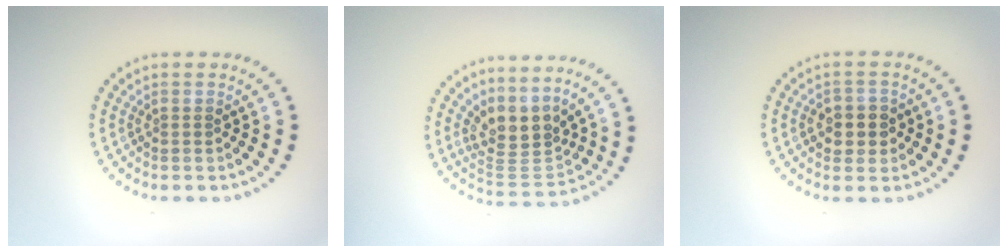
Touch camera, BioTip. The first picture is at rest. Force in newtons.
{"total": 3.9, "press": 3.0, "slide": 2.5}
{"total": 2.8, "press": 2.7, "slide": 0.7}